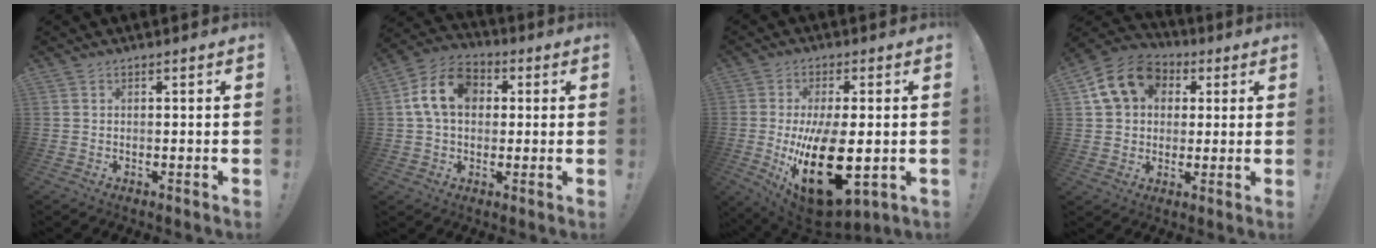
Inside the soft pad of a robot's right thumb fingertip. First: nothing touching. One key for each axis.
{"total": 13.8, "fx": 2.9, "fy": 10.1, "fz": 9.0, "tx": -0.159, "ty": 0.011, "tz": 0.056}
{"total": 22.4, "fx": -3.0, "fy": 10.5, "fz": 19.6, "tx": -0.334, "ty": -0.016, "tz": -0.031}
{"total": 14.1, "fx": 4.9, "fy": 11.2, "fz": 6.9, "tx": -0.103, "ty": -0.006, "tz": 0.097}